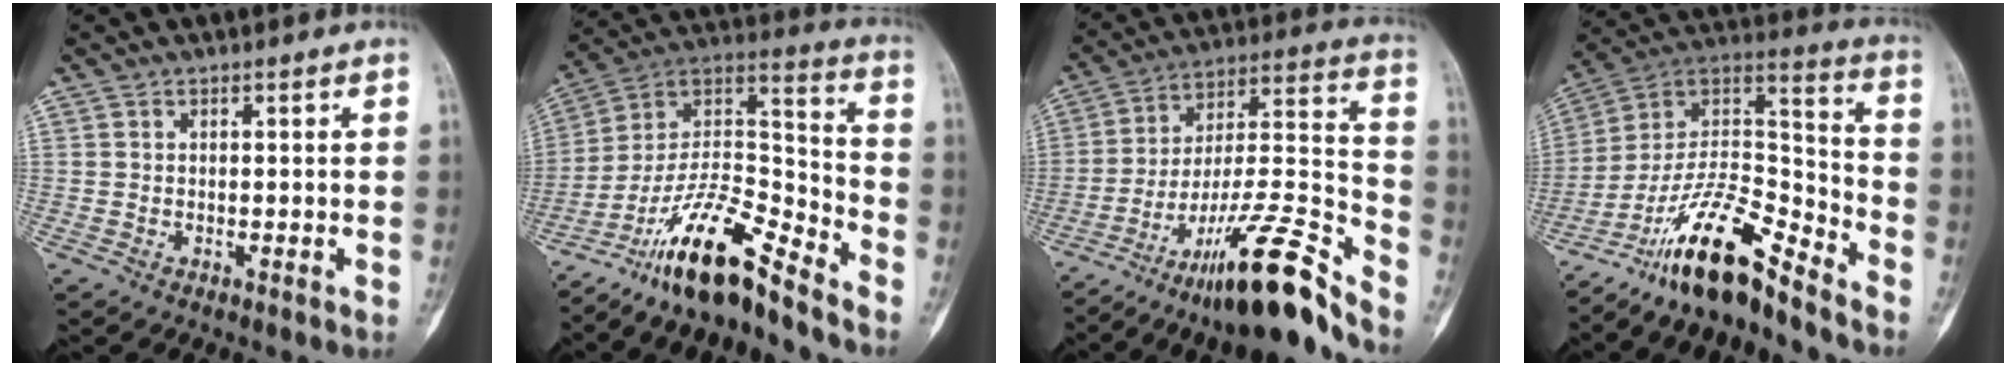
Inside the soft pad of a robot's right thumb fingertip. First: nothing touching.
{"total": 16.9, "force": [-13.5, 3.4, 9.7], "torque": [-0.164, 0.108, -0.245]}
{"total": 21.7, "force": [-15.9, 2.8, 14.5], "torque": [-0.230, 0.100, -0.265]}
{"total": 17.2, "force": [-13.5, 4.1, 9.8], "torque": [-0.161, 0.113, -0.246]}